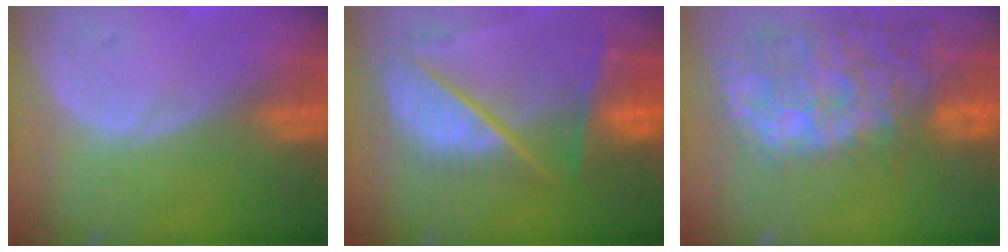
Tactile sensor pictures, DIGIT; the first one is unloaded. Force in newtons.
{"total": 10.7, "press": 8.9, "slide": 5.9}
{"total": 14.4, "press": 11.7, "slide": 8.4}